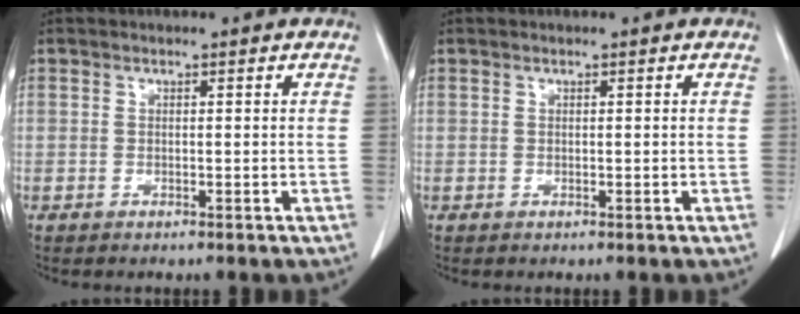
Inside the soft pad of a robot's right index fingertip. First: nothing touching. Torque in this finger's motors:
{"motor_torque": [-0.05, 0.03, 0.00, 0.00]}